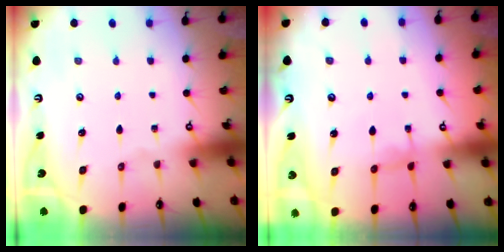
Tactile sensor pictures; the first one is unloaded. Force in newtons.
{"total": 1.6, "press": 1.6, "slide": 0.3}